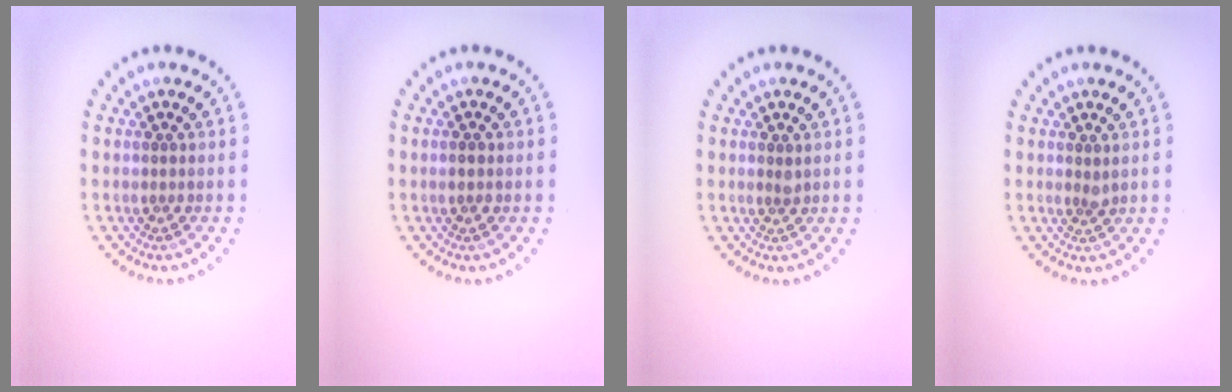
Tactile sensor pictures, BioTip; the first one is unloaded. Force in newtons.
{"total": 1.3, "press": 1.3, "slide": 0.1}
{"total": 0.6, "press": 0.5, "slide": 0.2}
{"total": 0.6, "press": 0.5, "slide": 0.4}